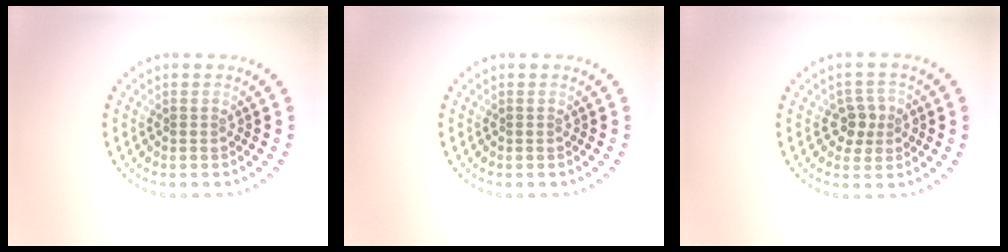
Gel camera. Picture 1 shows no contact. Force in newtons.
{"total": 0.0}
{"total": 2.2, "press": 2.1, "slide": 0.7}